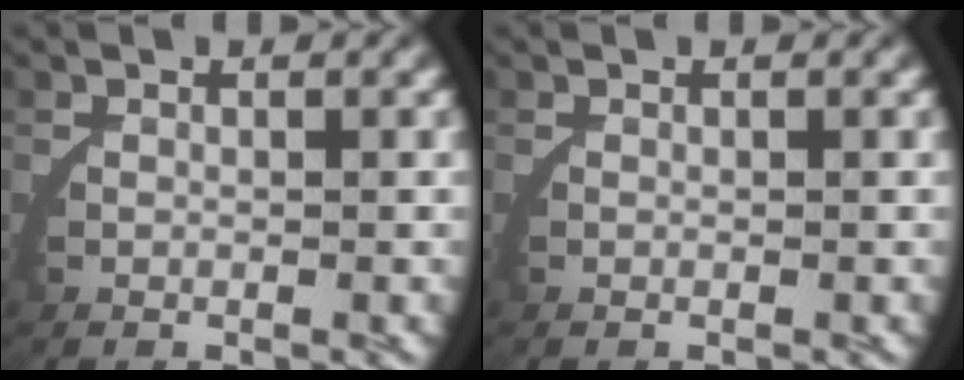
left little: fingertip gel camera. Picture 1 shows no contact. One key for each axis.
{"total": 0.0}